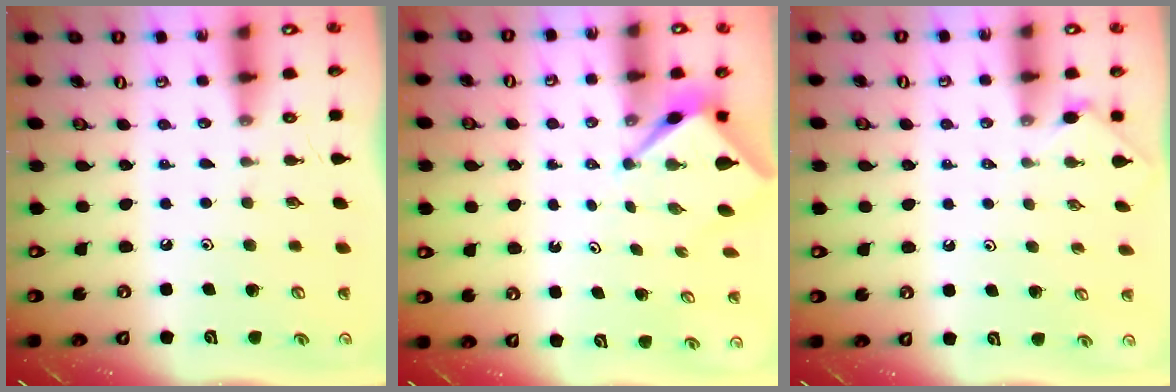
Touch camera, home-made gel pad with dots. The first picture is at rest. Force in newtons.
{"total": 2.6, "press": 2.6, "slide": 0.1}
{"total": 1.4, "press": 1.4, "slide": 0.4}